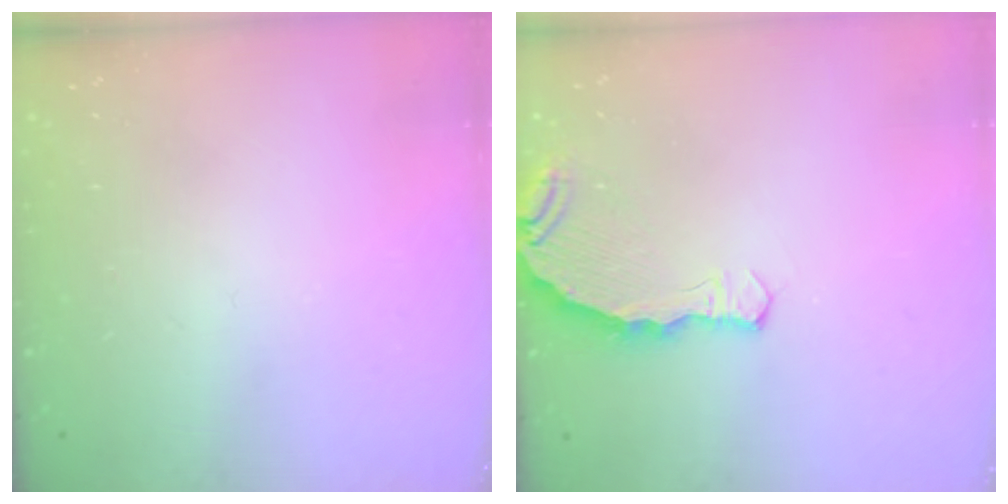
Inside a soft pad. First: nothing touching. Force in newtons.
{"total": 8.2, "press": 6.6, "slide": 4.8}